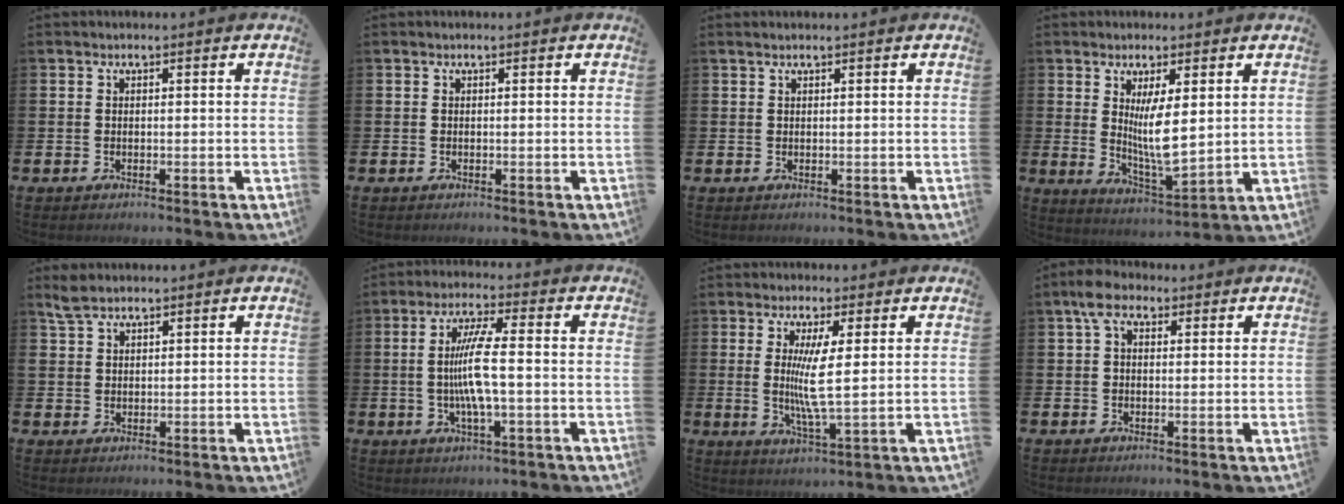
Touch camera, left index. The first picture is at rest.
{"total": 0.0}
{"total": 0.7, "force": [0.6, 0.0, 0.4], "torque": [-0.008, 0.002, 0.011]}
{"total": 6.3, "force": [2.4, 1.6, 5.6], "torque": [-0.085, -0.029, 0.038]}
{"total": 3.2, "force": [2.8, 1.4, 0.8], "torque": [-0.016, -0.002, 0.051]}
{"total": 7.5, "force": [-0.5, 1.1, 7.4], "torque": [-0.137, 0.000, -0.015]}
{"total": 5.9, "force": [1.7, 0.4, 5.6], "torque": [-0.093, -0.019, 0.023]}
{"total": 4.5, "force": [2.9, 2.6, 2.2], "torque": [-0.045, 0.004, 0.051]}